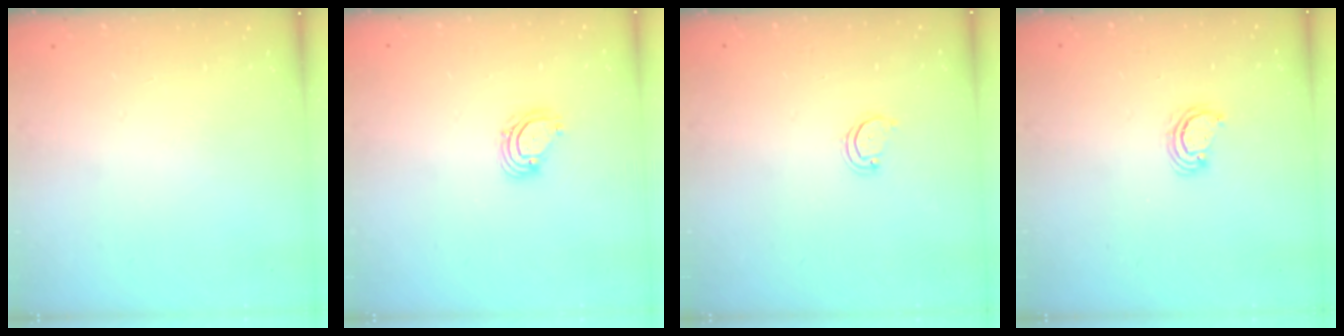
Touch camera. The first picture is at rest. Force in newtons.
{"total": 4.0, "press": 4.0, "slide": 0.5}
{"total": 2.5, "press": 2.5, "slide": 0.2}
{"total": 3.1, "press": 3.1, "slide": 0.3}